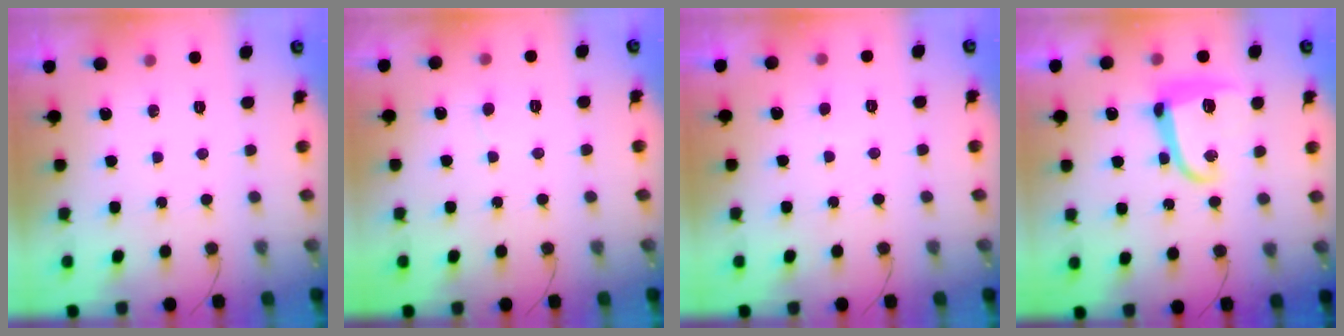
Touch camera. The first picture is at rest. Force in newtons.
{"total": 5.1, "press": 5.0, "slide": 0.6}
{"total": 1.7, "press": 1.7, "slide": 0.1}
{"total": 12.4, "press": 12.4, "slide": 0.8}